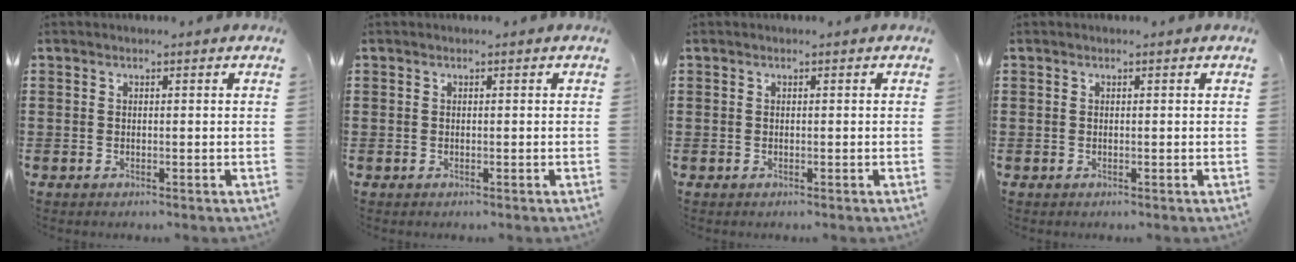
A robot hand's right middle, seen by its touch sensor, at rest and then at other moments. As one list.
[{"total": 0.0}, {"total": 0.0}, {"total": 0.0}]